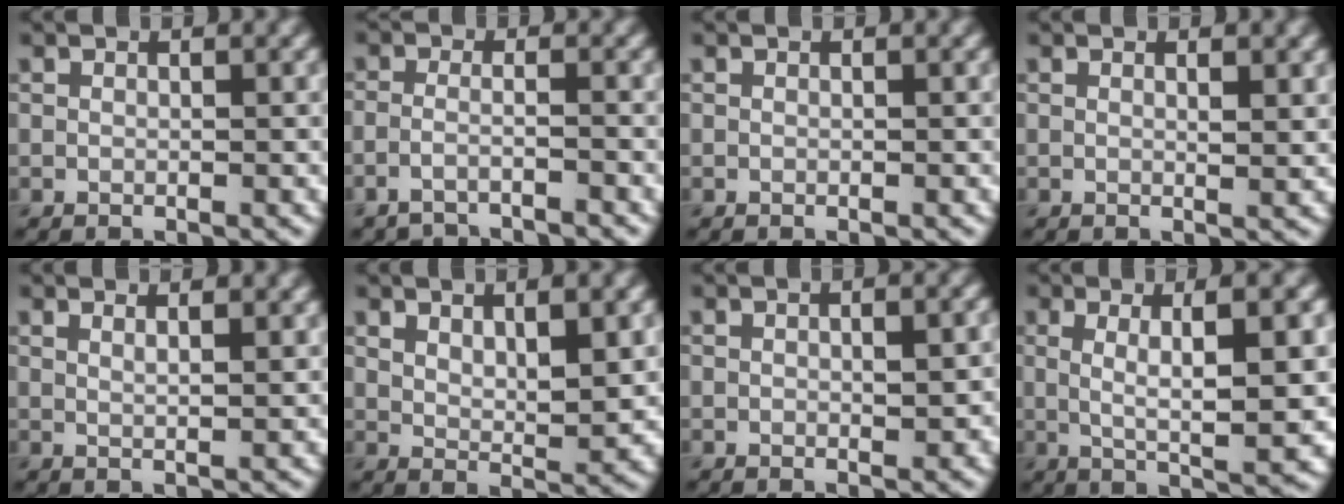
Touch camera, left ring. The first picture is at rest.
{"total": 3.3, "force": [-3.0, 0.5, 1.1], "torque": [-0.021, -0.017, -0.057]}
{"total": 0.0}
{"total": 1.7, "force": [0.6, 0.5, 1.5], "torque": [-0.016, 0.002, 0.007]}
{"total": 2.5, "force": [1.5, 0.9, 1.8], "torque": [-0.011, 0.004, 0.006]}
{"total": 4.6, "force": [1.7, 1.7, 4.0], "torque": [-0.069, -0.003, 0.032]}
{"total": 2.2, "force": [0.1, 0.9, 2.0], "torque": [-0.028, 0.000, 0.002]}
{"total": 7.2, "force": [1.0, 1.6, 7.0], "torque": [-0.105, 0.000, 0.018]}